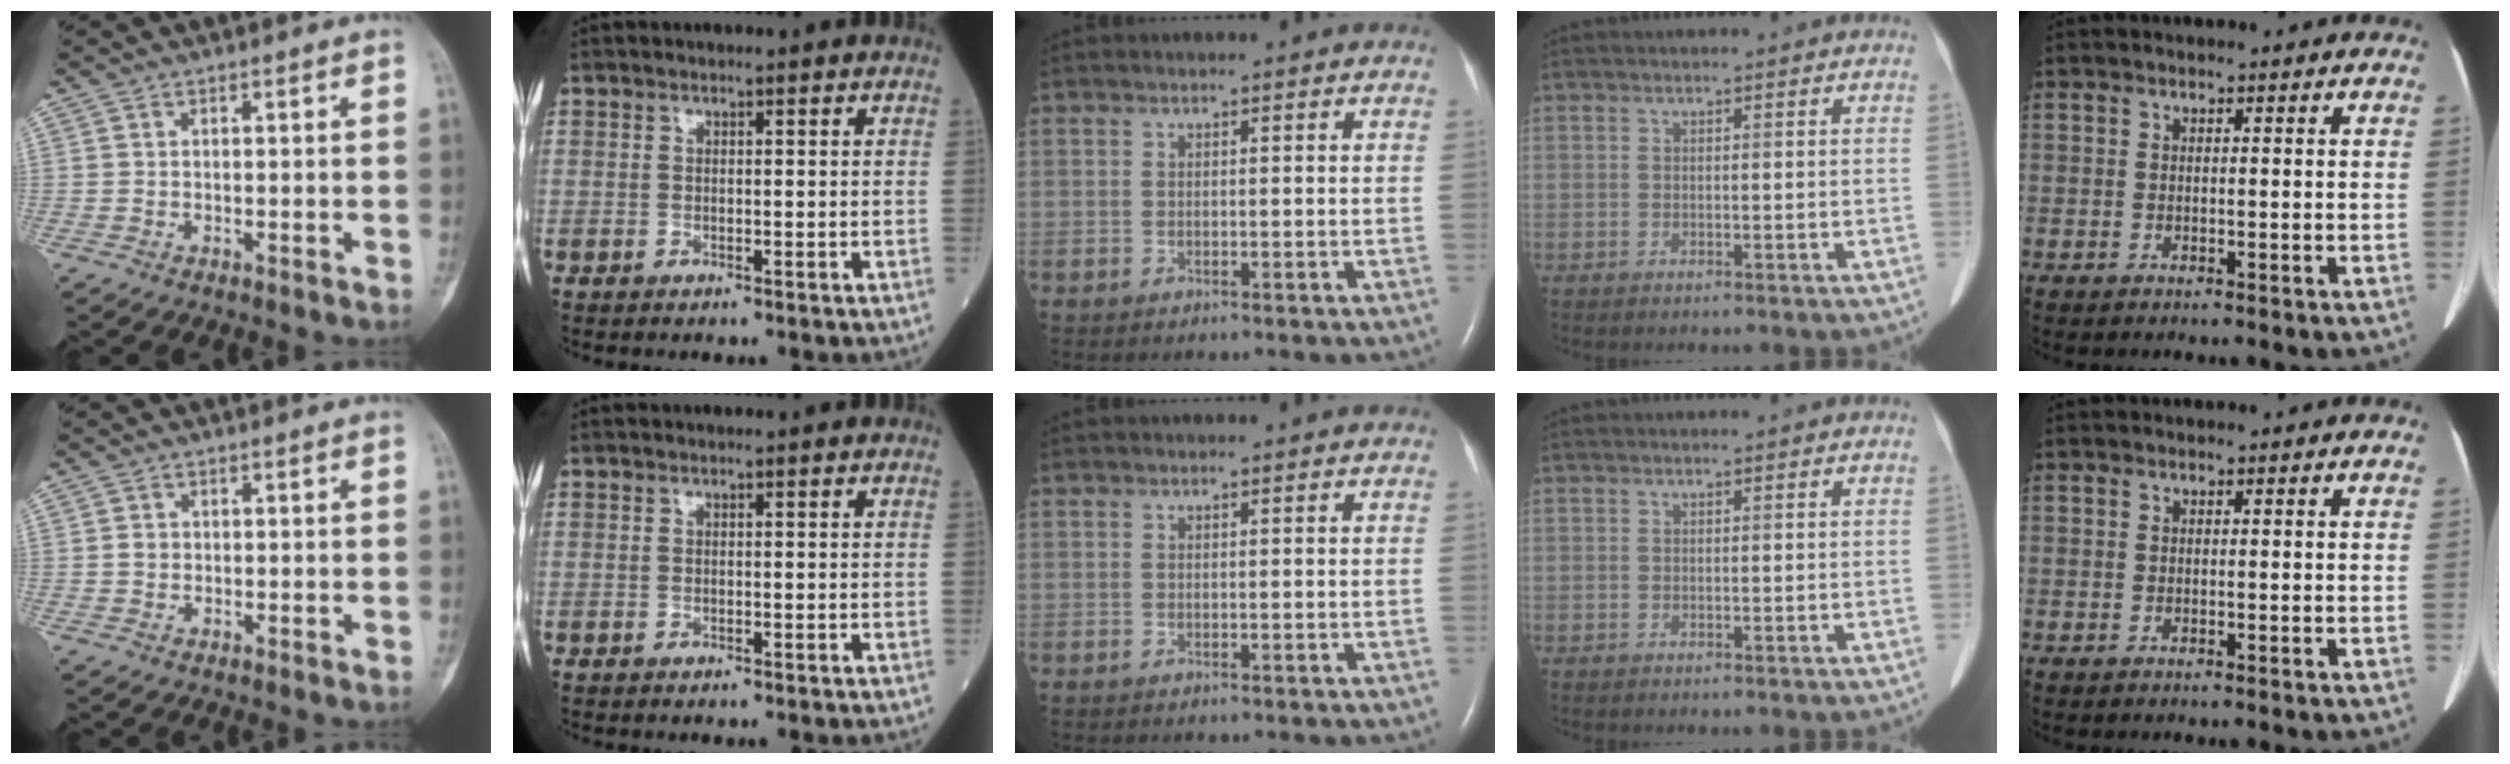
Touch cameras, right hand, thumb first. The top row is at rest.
{"thumb": {"total": 1.4, "force": [0.0, 1.3, 0.6], "torque": [-0.007, 0.004, 0.000]}}